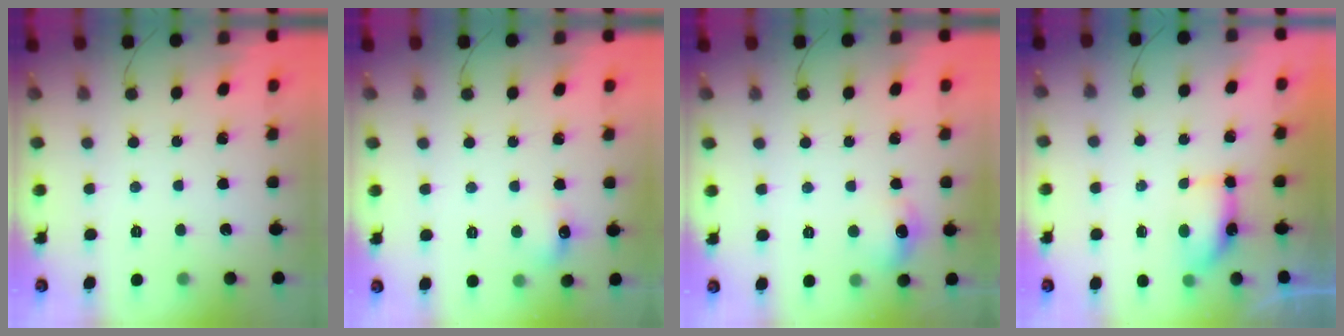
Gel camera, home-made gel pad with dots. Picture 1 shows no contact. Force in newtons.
{"total": 6.5, "press": 6.2, "slide": 1.9}
{"total": 7.7, "press": 7.6, "slide": 1.6}
{"total": 5.5, "press": 5.5, "slide": 0.4}